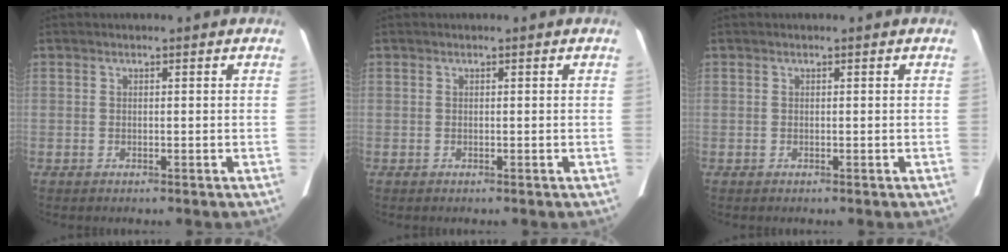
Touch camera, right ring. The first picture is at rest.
{"total": 0.0}
{"total": 0.0}